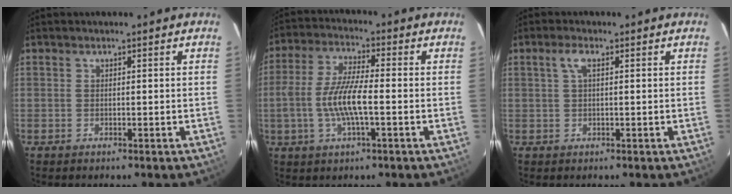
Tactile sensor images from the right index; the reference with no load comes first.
{"total": 9.8, "force": [-2.0, 2.3, 9.4], "torque": [-0.193, 0.001, -0.040]}
{"total": 2.2, "force": [0.7, 0.5, 2.0], "torque": [-0.043, 0.007, 0.013]}